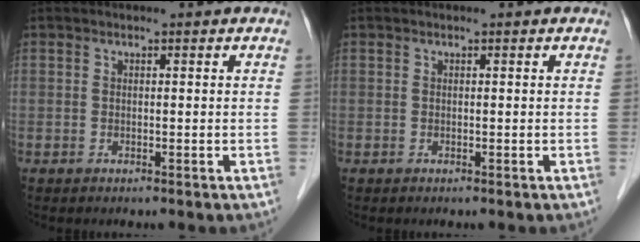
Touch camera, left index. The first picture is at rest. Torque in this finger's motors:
{"motor_torque": [-0.02, 0.02, 0.00, 0.00]}